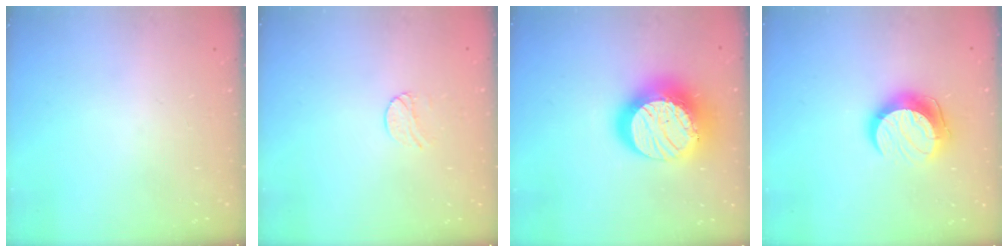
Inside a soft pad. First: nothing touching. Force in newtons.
{"total": 6.0, "press": 5.9, "slide": 0.6}
{"total": 22.4, "press": 22.3, "slide": 1.7}
{"total": 11.9, "press": 11.9, "slide": 0.7}